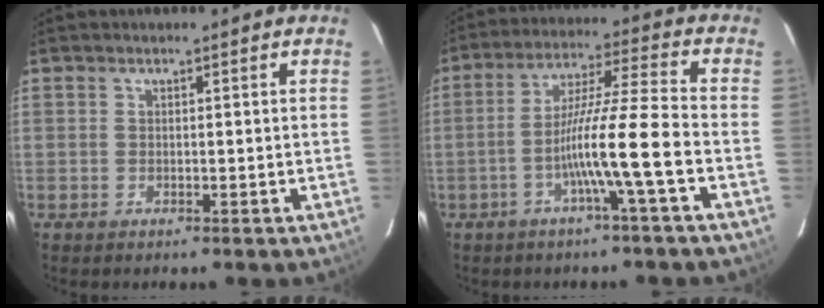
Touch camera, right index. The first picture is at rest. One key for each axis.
{"total": 11.1, "fx": -3.9, "fy": -1.4, "fz": 10.3, "tx": -0.187, "ty": 0.008, "tz": -0.072}